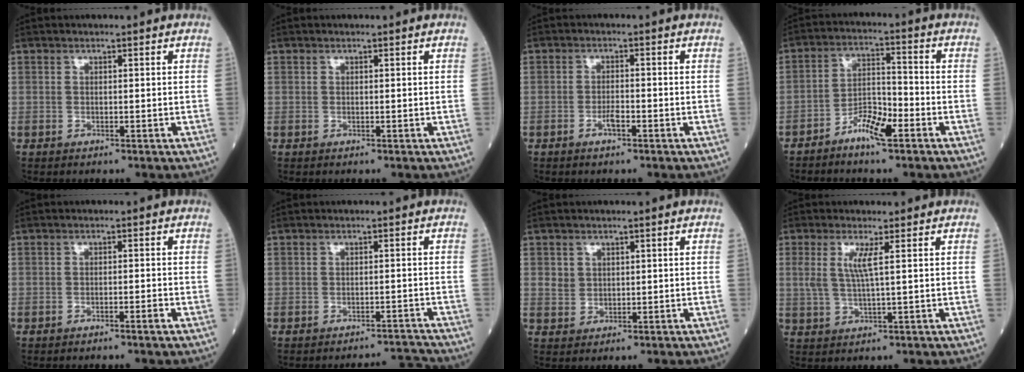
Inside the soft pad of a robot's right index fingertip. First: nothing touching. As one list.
[{"total": 0.0}, {"total": 2.2, "force": [-1.3, 0.5, 1.6], "torque": [-0.027, 0.002, -0.024]}, {"total": 6.1, "force": [-4.0, 1.3, 4.4], "torque": [-0.083, 0.010, -0.075]}, {"total": 1.3, "force": [-1.0, -0.2, 0.8], "torque": [-0.013, 0.002, -0.018]}, {"total": 3.4, "force": [-3.2, -1.1, -0.6], "torque": [0.016, 0.003, -0.043]}, {"total": 2.0, "force": [0.6, 1.9, 0.5], "torque": [-0.009, 0.004, 0.014]}, {"total": 3.5, "force": [1.0, -0.2, 3.4], "torque": [-0.075, 0.003, 0.022]}]